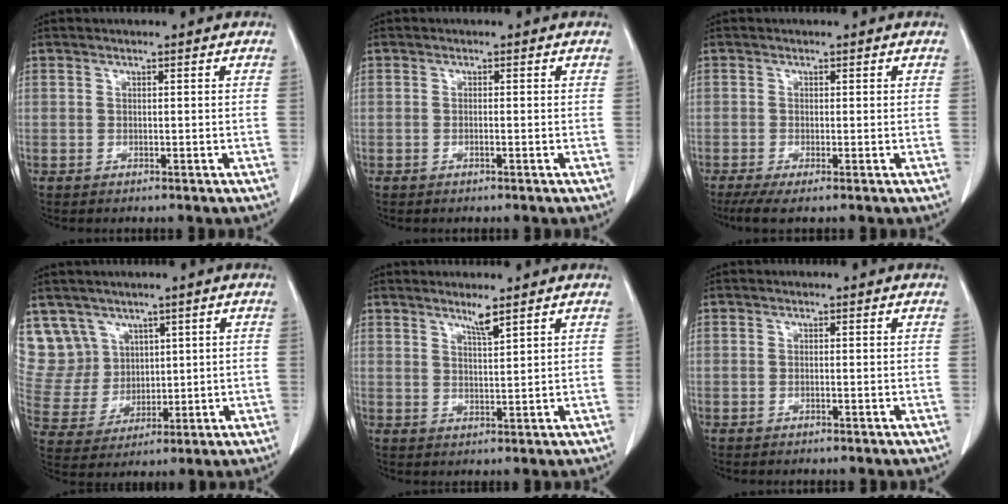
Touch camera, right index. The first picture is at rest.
{"total": 0.0}
{"total": 2.9, "force": [-1.6, 0.5, 2.3], "torque": [-0.046, -0.010, -0.029]}
{"total": 9.3, "force": [5.8, 7.3, 0.3], "torque": [-0.015, 0.033, 0.134]}
{"total": 2.6, "force": [2.0, -0.3, 1.6], "torque": [-0.032, -0.007, 0.039]}
{"total": 0.0}